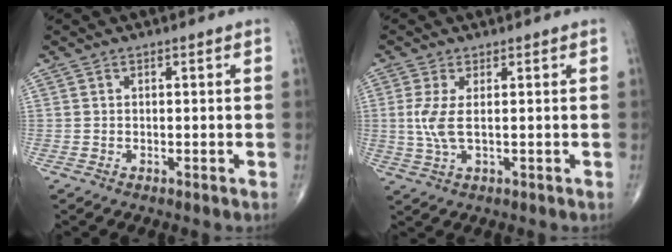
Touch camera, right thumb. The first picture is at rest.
{"total": 4.6, "force": [0.4, 1.4, 4.4], "torque": [-0.117, -0.006, 0.011]}